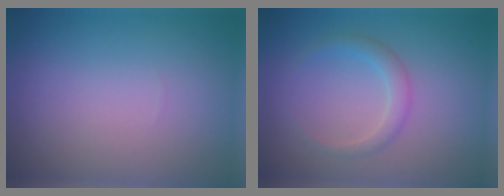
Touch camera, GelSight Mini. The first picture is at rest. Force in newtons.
{"total": 1.7, "press": 1.7, "slide": 0.1}